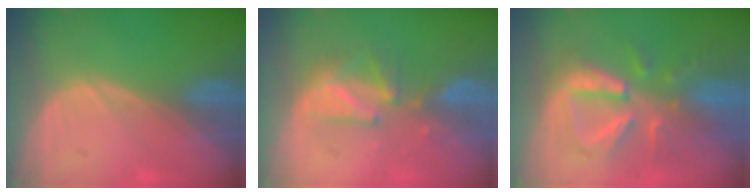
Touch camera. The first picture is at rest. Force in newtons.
{"total": 5.7, "press": 5.7, "slide": 0.6}
{"total": 9.0, "press": 8.6, "slide": 2.4}